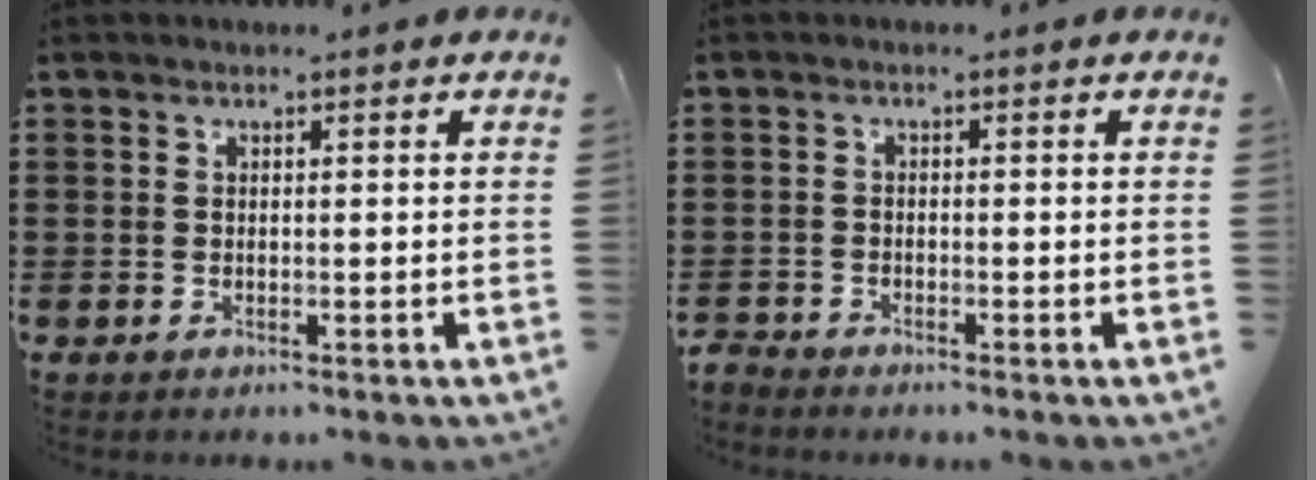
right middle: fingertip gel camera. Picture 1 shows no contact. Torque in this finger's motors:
{"motor_torque": [0.74, -0.26, 0.00, 0.03]}